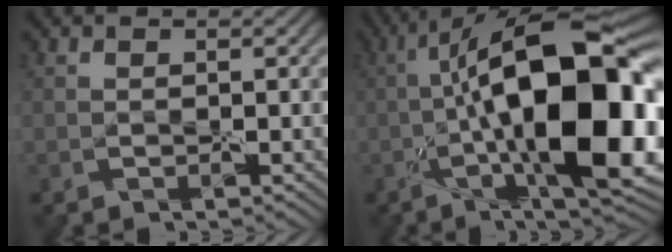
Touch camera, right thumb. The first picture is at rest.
{"total": 17.0, "force": [-1.0, 6.0, 15.9], "torque": [-0.237, 0.028, -0.026]}